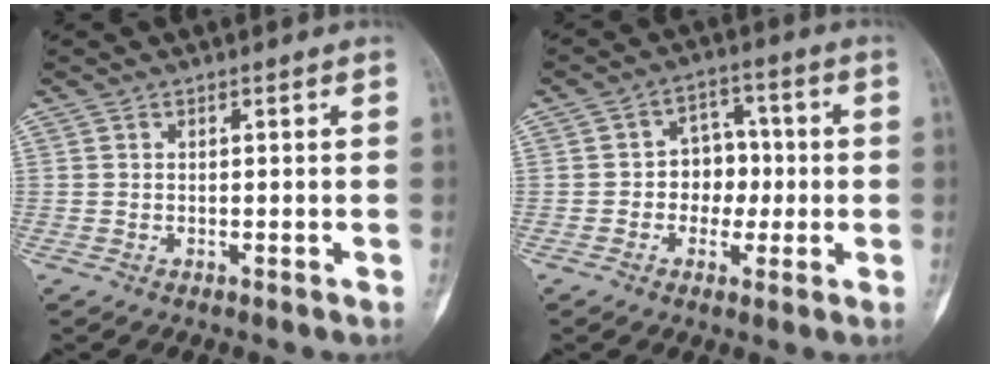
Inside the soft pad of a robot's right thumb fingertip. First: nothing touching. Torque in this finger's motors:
{"motor_torque": [-0.32, 0.53, 0.28, -0.25, 0.00]}